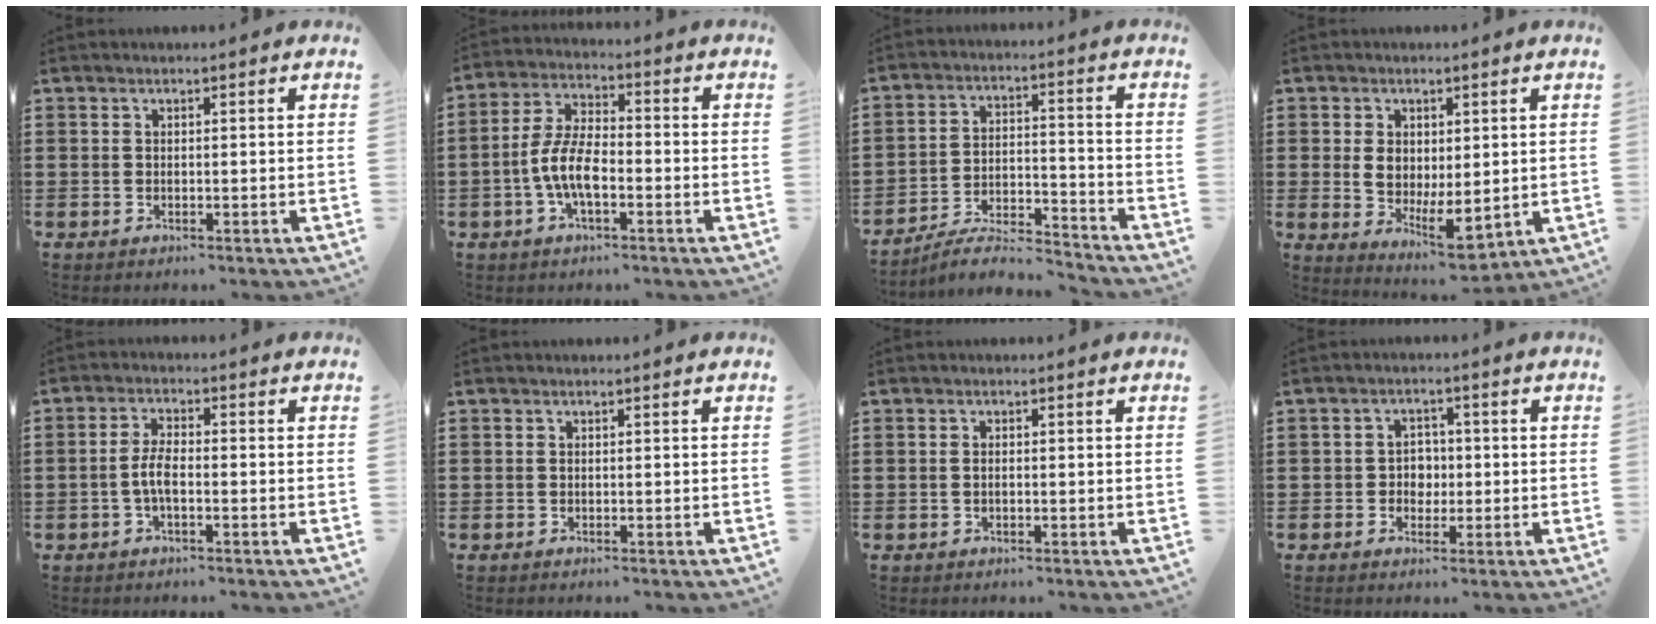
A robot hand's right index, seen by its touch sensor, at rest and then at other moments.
{"total": 7.3, "force": [-2.3, 3.1, 6.2], "torque": [-0.147, -0.002, -0.050]}
{"total": 5.5, "force": [-5.2, 0.5, 1.7], "torque": [-0.040, -0.001, -0.105]}
{"total": 5.2, "force": [0.7, 3.4, 3.8], "torque": [-0.082, 0.011, 0.015]}
{"total": 3.9, "force": [-1.0, 1.4, 3.5], "torque": [-0.084, -0.001, -0.025]}
{"total": 0.0}
{"total": 0.8, "force": [-0.1, 0.4, 0.7], "torque": [-0.015, 0.000, -0.002]}
{"total": 3.0, "force": [-0.4, 2.6, 1.4], "torque": [-0.033, 0.008, -0.011]}